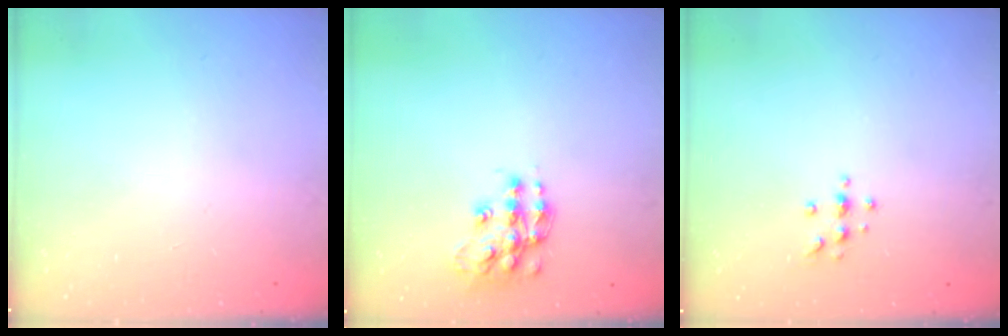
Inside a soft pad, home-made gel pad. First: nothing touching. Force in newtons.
{"total": 13.3, "press": 13.3, "slide": 0.9}
{"total": 4.7, "press": 4.7, "slide": 0.6}